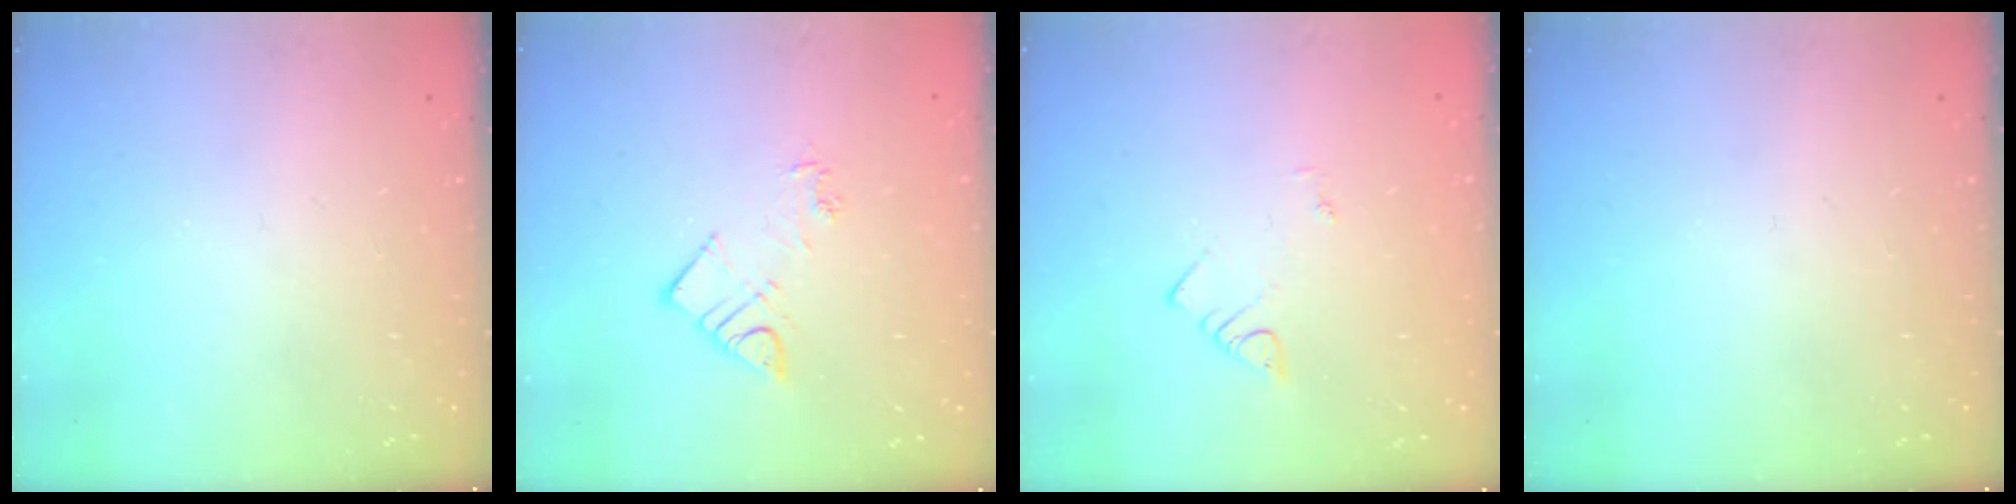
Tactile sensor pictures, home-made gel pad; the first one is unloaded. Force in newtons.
{"total": 7.3, "press": 7.2, "slide": 0.7}
{"total": 2.1, "press": 2.1, "slide": 0.4}
{"total": 0.0}